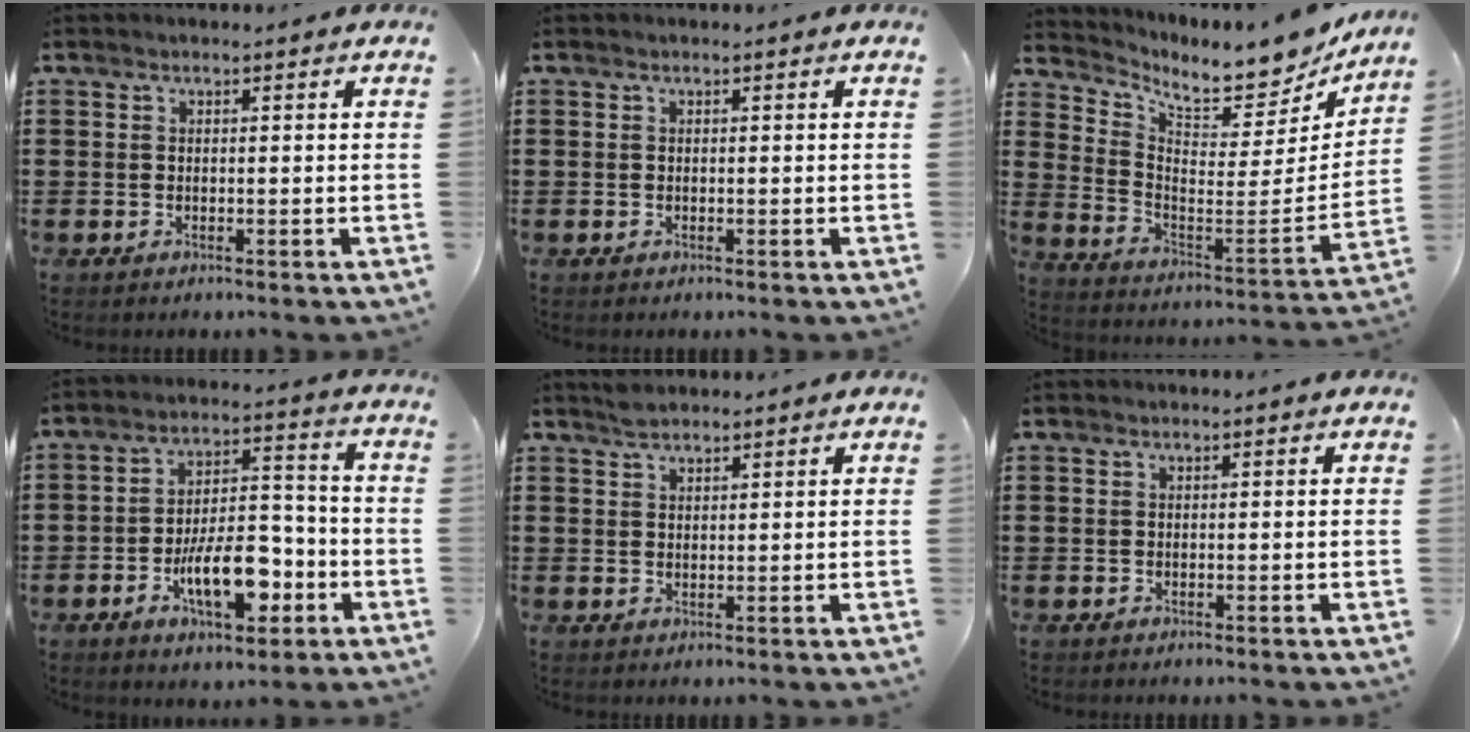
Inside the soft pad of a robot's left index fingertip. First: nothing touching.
{"total": 0.0}
{"total": 7.6, "force": [7.0, 1.3, 2.8], "torque": [-0.077, -0.068, 0.112]}
{"total": 11.5, "force": [-4.4, 5.3, 9.3], "torque": [-0.156, 0.004, -0.077]}
{"total": 1.9, "force": [1.7, 0.5, 0.6], "torque": [-0.014, -0.001, 0.033]}
{"total": 0.0}